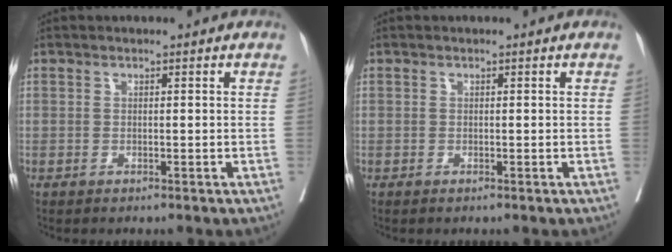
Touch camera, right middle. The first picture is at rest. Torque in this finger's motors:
{"motor_torque": [-0.18, -0.23, 0.00, 0.00]}